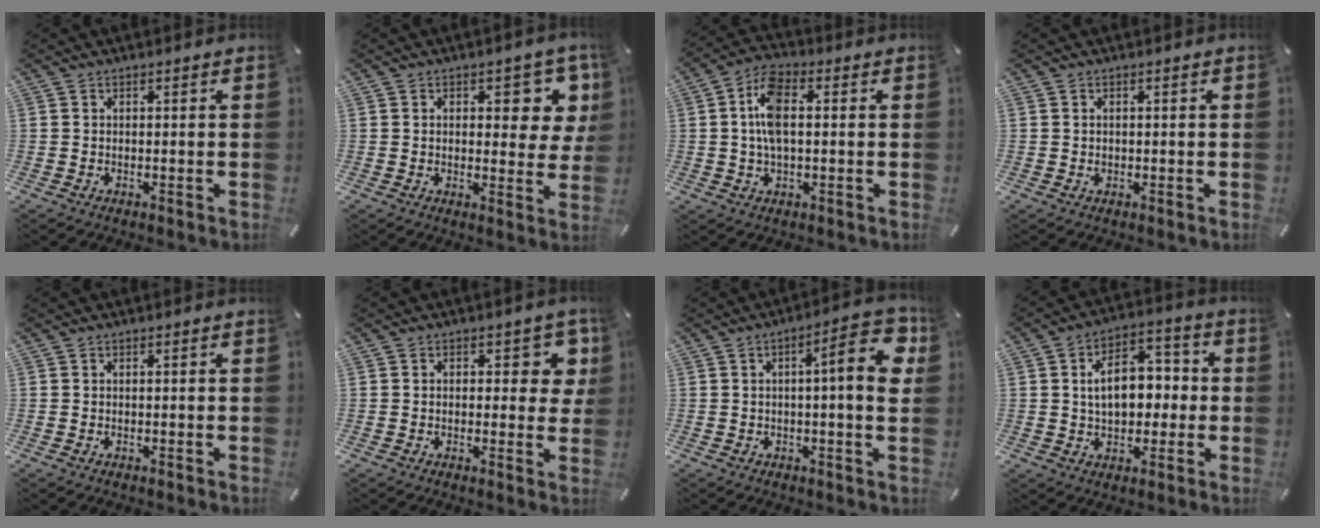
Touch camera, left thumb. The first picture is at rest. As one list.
[{"total": 9.1, "force": [3.5, 4.3, 7.2], "torque": [-0.078, -0.018, 0.053]}, {"total": 9.3, "force": [0.8, 4.9, 7.8], "torque": [-0.158, 0.007, 0.012]}, {"total": 0.8, "force": [0.1, 0.7, 0.4], "torque": [-0.010, 0.003, 0.000]}, {"total": 0.0}, {"total": 6.9, "force": [2.1, 3.6, 5.5], "torque": [-0.054, -0.008, 0.027]}, {"total": 12.4, "force": [2.7, 2.7, 11.8], "torque": [-0.157, -0.014, 0.036]}, {"total": 11.1, "force": [0.3, 7.8, 7.9], "torque": [-0.117, 0.008, 0.002]}]